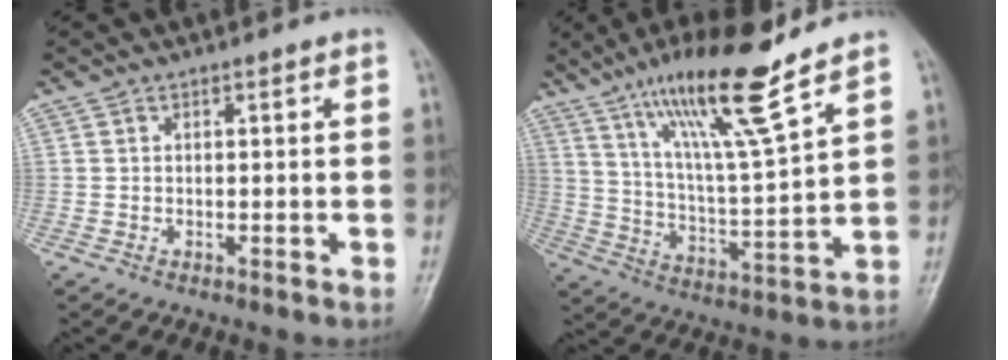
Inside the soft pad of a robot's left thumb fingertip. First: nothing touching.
{"total": 16.7, "force": [11.7, 1.4, 11.8], "torque": [-0.199, -0.062, 0.209]}